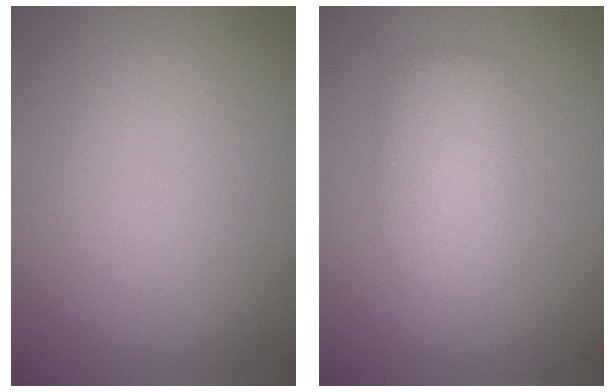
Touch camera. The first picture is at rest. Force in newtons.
{"total": 3.2, "press": 3.2, "slide": 0.2}